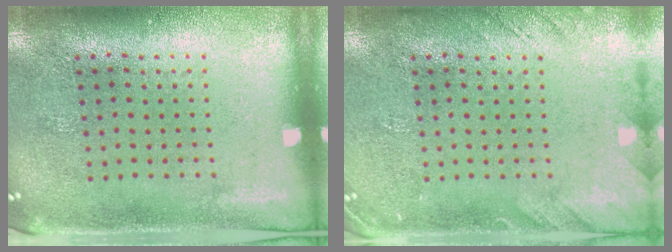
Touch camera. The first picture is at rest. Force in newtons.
{"total": 1.6, "press": 1.6, "slide": 0.2}